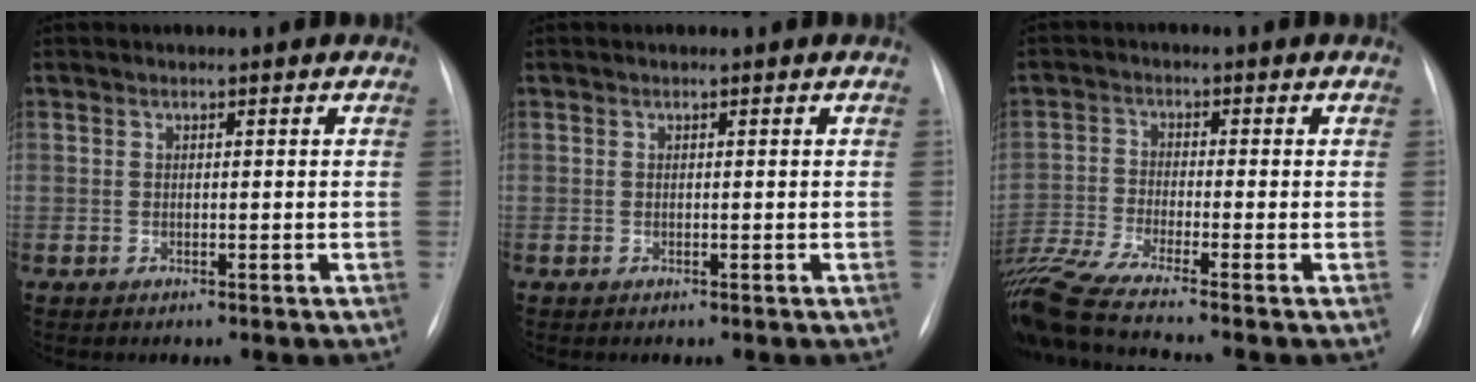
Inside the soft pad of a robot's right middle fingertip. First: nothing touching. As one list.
[{"total": 0.0}, {"total": 11.9, "force": [-10.2, -1.7, 6.0], "torque": [-0.123, -0.020, -0.183]}]